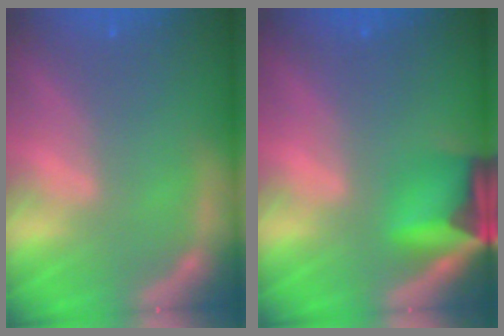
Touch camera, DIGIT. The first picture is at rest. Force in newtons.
{"total": 6.4}